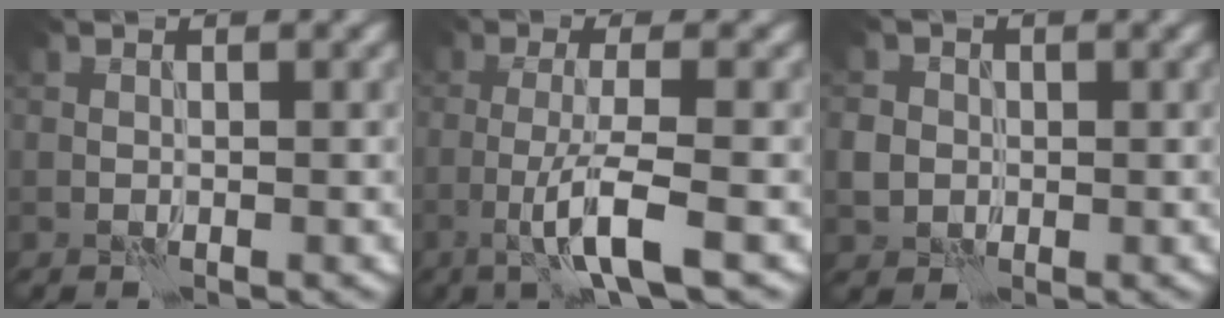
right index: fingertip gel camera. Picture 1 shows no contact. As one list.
[{"total": 5.2, "force": [-1.8, 0.7, 4.8], "torque": [-0.083, 0.003, -0.043]}, {"total": 2.5, "force": [-0.1, 2.4, 0.8], "torque": [-0.013, 0.003, 0.000]}]